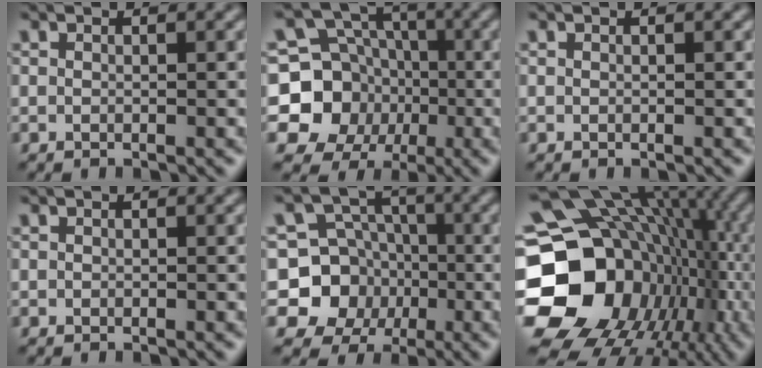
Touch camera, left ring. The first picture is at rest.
{"total": 10.5, "force": [-1.5, 9.9, 3.3], "torque": [-0.060, 0.006, -0.057]}
{"total": 0.0}
{"total": 0.0}
{"total": 8.2, "force": [-1.8, 7.8, 1.9], "torque": [-0.034, 0.011, -0.063]}
{"total": 20.6, "force": [-3.6, 17.5, 10.2], "torque": [-0.181, -0.015, -0.067]}